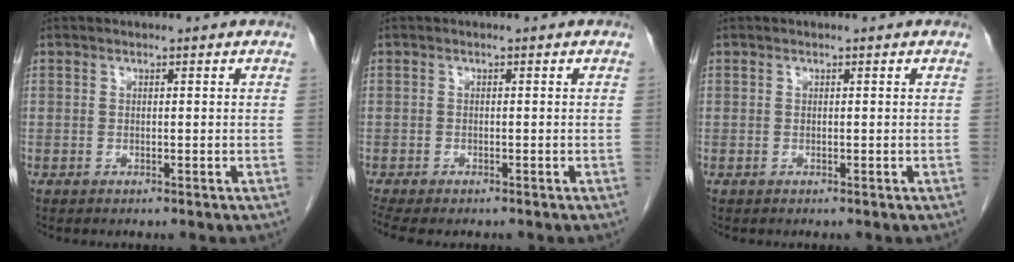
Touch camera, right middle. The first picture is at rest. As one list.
[{"total": 4.6, "force": [-3.8, 1.5, 2.2], "torque": [-0.038, -0.008, -0.060]}, {"total": 0.0}]